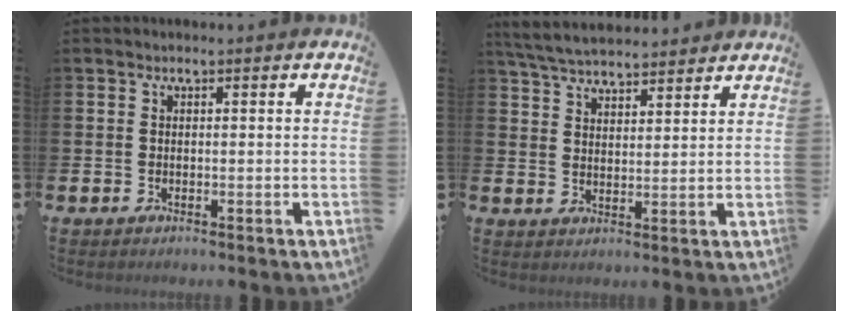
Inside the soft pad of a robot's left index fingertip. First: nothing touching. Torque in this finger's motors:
{"motor_torque": [1.00, -1.13, 0.59, 0.05]}